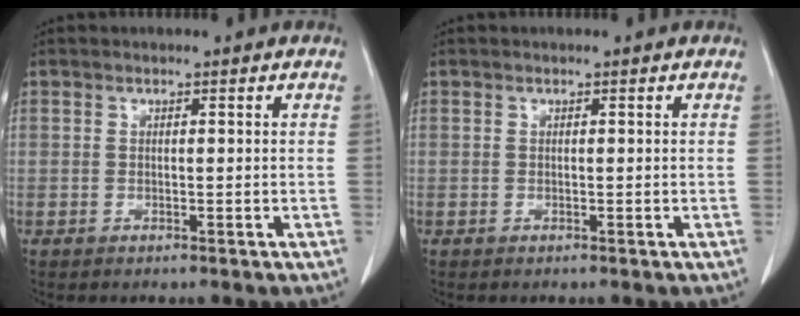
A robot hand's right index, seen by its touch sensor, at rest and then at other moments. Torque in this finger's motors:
{"motor_torque": [0.00, 0.00, 0.00, 0.00]}